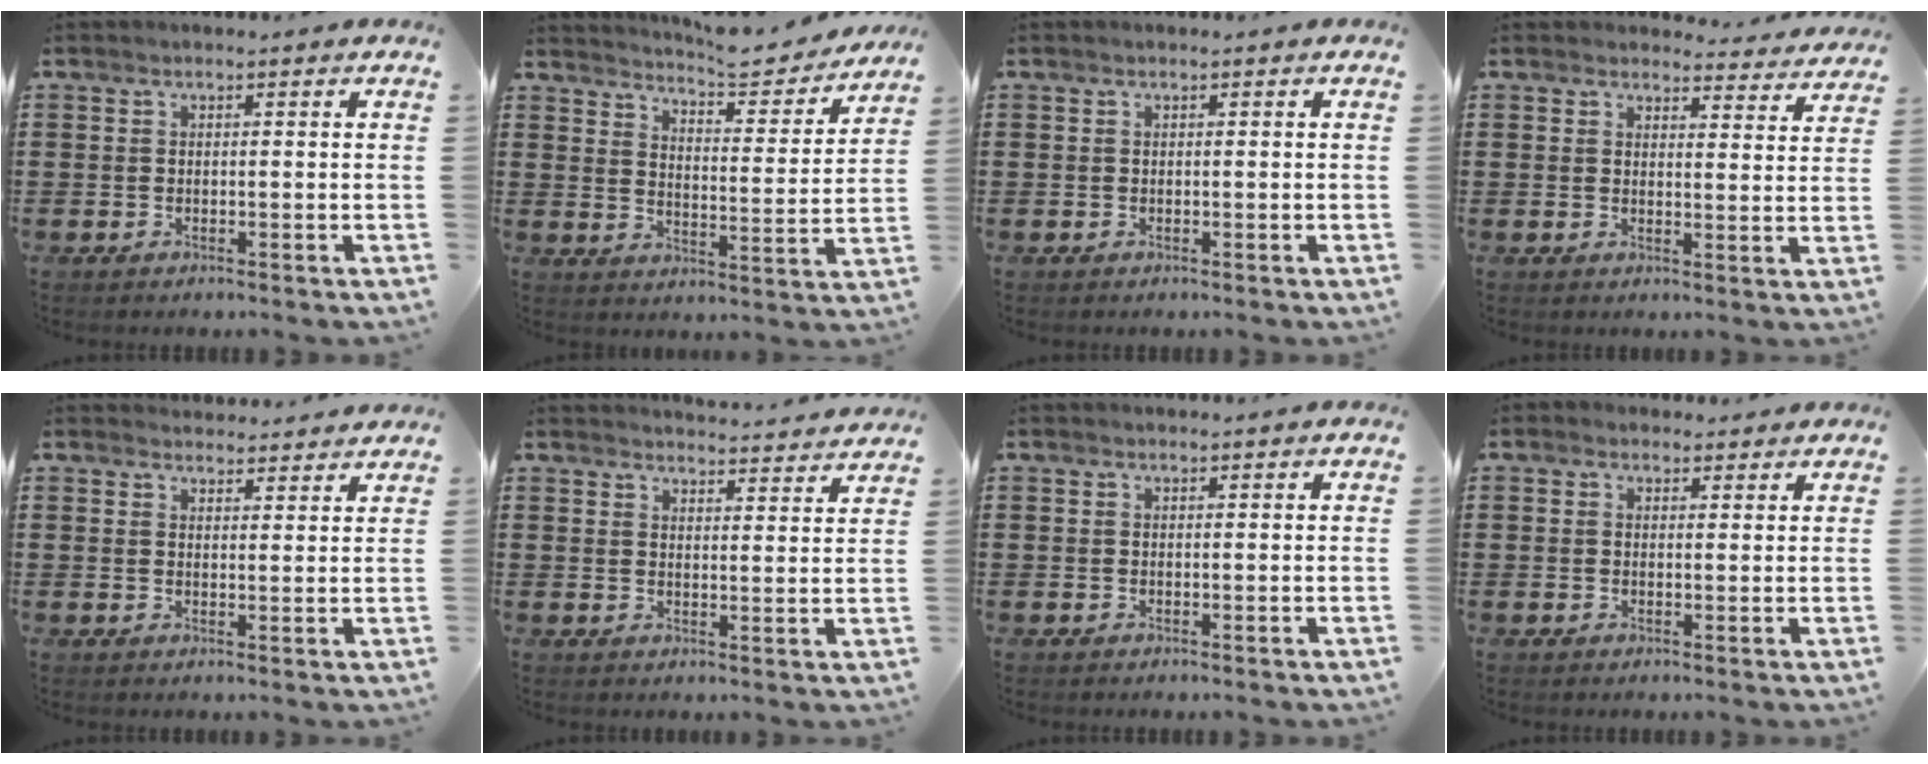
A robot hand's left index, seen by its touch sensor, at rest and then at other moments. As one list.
[{"total": 5.7, "force": [5.6, 0.1, 1.0], "torque": [-0.035, -0.045, 0.093]}, {"total": 0.0}, {"total": 3.4, "force": [3.4, 0.5, 0.5], "torque": [-0.014, -0.019, 0.059]}, {"total": 2.7, "force": [2.7, 0.4, 0.0], "torque": [0.000, -0.010, 0.050]}, {"total": 3.5, "force": [3.4, -0.4, 0.1], "torque": [-0.006, -0.025, 0.059]}, {"total": 0.0}, {"total": 1.7, "force": [1.3, 1.0, 0.2], "torque": [-0.009, 0.007, 0.026]}]